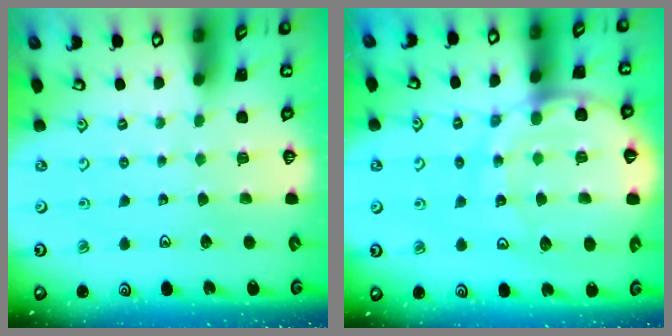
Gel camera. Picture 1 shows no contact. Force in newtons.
{"total": 17.1, "press": 16.9, "slide": 2.1}